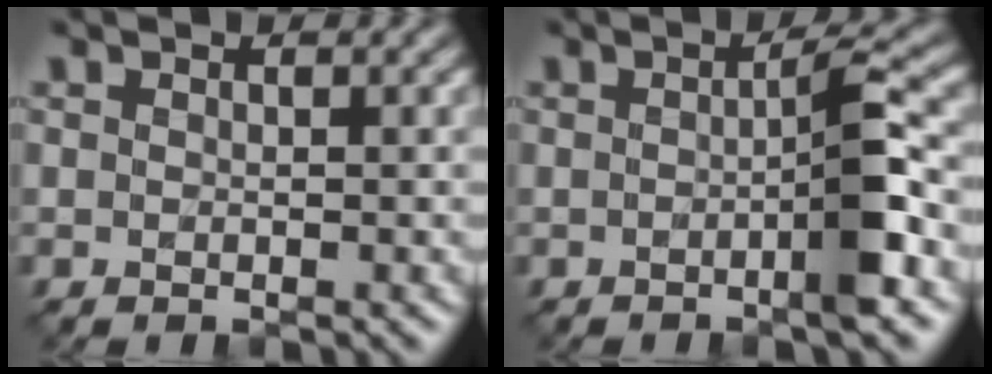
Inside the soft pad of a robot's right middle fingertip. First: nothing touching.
{"total": 4.2, "force": [-0.8, 0.4, 4.1], "torque": [-0.061, 0.008, -0.023]}